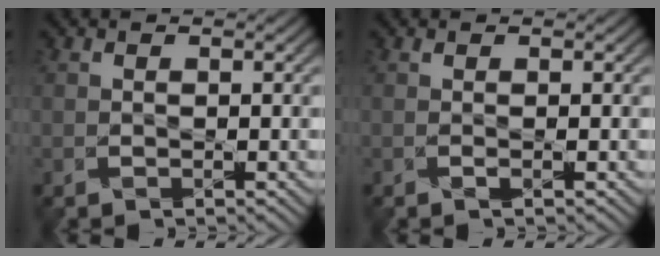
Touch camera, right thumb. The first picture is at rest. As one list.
[{"total": 0.7, "force": [-0.2, -0.3, 0.6], "torque": [-0.014, 0.000, -0.003]}]